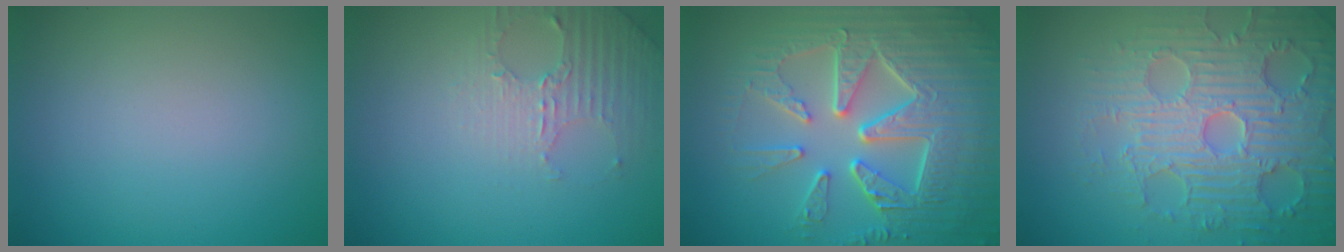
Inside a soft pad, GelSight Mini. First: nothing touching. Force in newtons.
{"total": 3.0, "press": 2.9, "slide": 0.7}
{"total": 9.2, "press": 6.6, "slide": 6.3}
{"total": 7.1, "press": 6.0, "slide": 3.9}